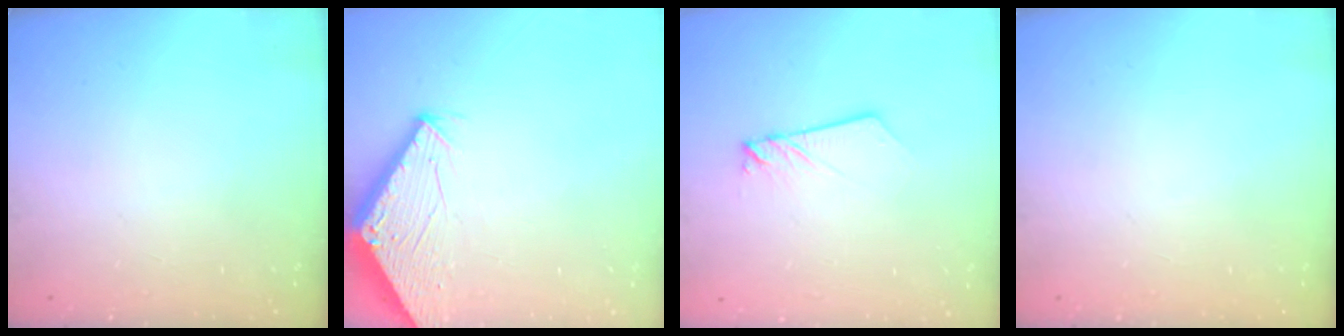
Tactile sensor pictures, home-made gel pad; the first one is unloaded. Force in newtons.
{"total": 2.8, "press": 2.8, "slide": 0.1}
{"total": 1.9, "press": 1.9, "slide": 0.2}
{"total": 0.0}